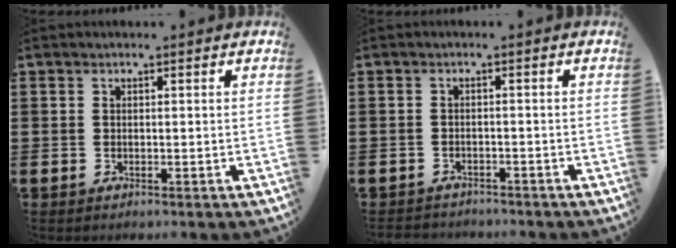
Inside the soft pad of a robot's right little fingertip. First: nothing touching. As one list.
[{"total": 1.2, "force": [-1.2, 0.2, -0.1], "torque": [-0.003, 0.003, -0.027]}]